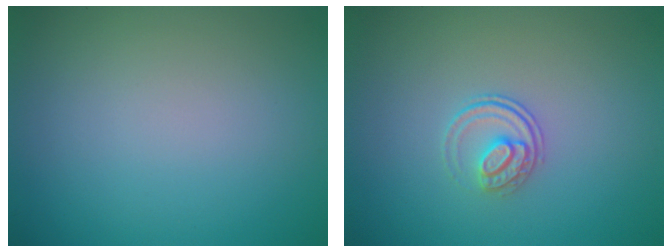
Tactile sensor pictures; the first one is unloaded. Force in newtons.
{"total": 2.0, "press": 1.4, "slide": 1.3}